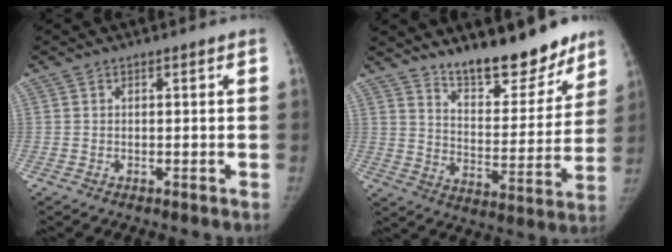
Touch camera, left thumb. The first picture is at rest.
{"total": 17.8, "force": [14.1, 6.4, 8.9], "torque": [-0.078, -0.103, 0.217]}